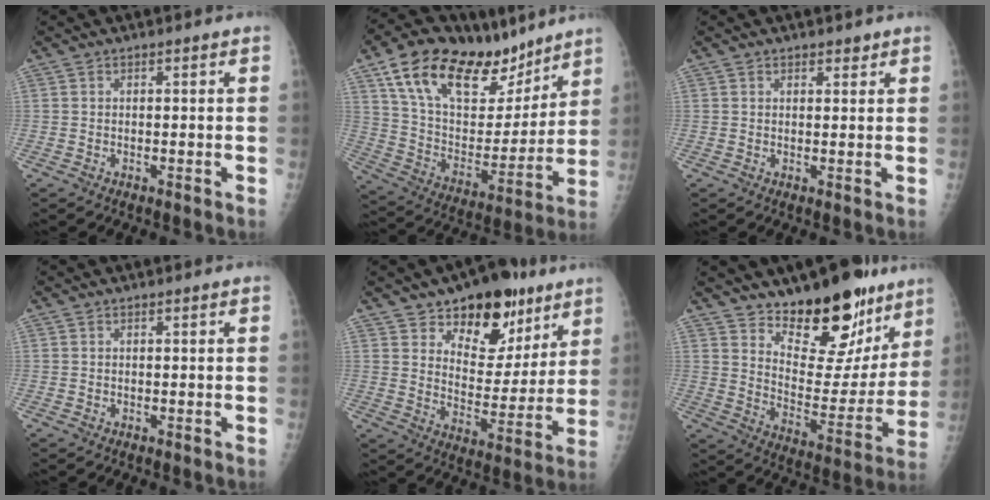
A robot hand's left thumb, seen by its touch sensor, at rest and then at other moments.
{"total": 27.3, "force": [17.2, 13.5, 16.3], "torque": [-0.230, -0.035, 0.290]}
{"total": 1.5, "force": [1.1, 0.9, 0.4], "torque": [0.007, -0.007, 0.013]}
{"total": 0.0}
{"total": 17.0, "force": [10.4, 9.8, 9.1], "torque": [-0.068, -0.054, 0.161]}
{"total": 19.9, "force": [14.3, 9.0, 10.5], "torque": [-0.087, -0.106, 0.219]}